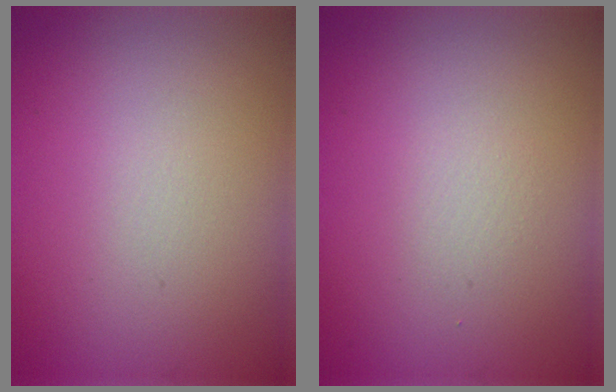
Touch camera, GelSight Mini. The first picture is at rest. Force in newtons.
{"total": 0.7, "press": 0.7, "slide": 0.1}